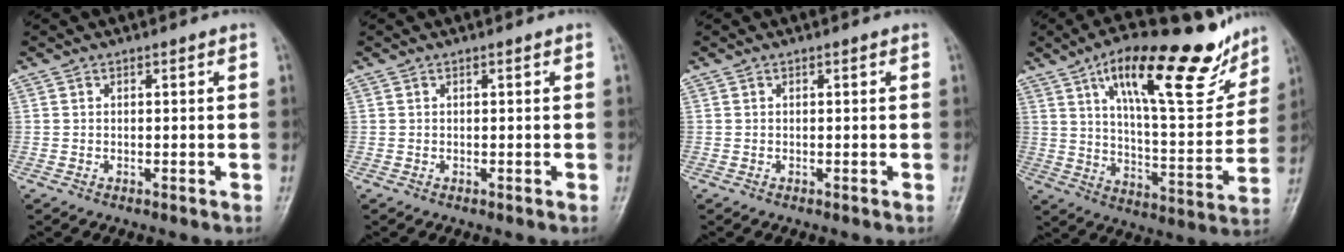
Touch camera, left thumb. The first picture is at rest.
{"total": 0.0}
{"total": 0.0}
{"total": 23.6, "force": [14.2, 7.5, 17.2], "torque": [-0.219, -0.052, 0.226]}